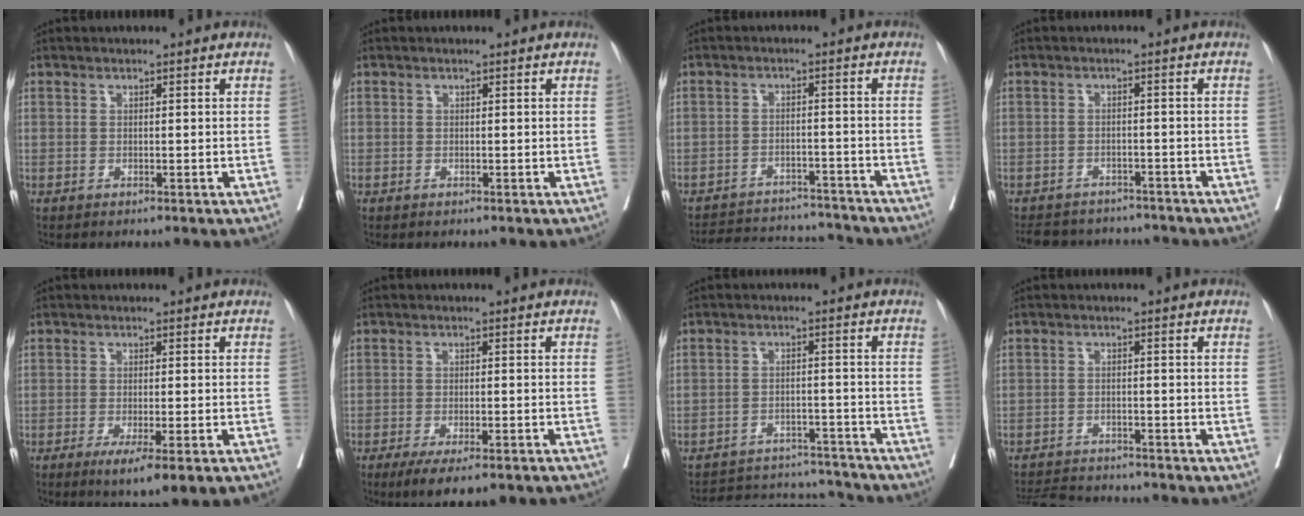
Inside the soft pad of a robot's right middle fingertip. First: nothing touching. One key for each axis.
{"total": 0.7, "fx": -0.1, "fy": 0.6, "fz": -0.1, "tx": 0.007, "ty": 0.006, "tz": -0.006}
{"total": 11.9, "fx": -11.4, "fy": 2.9, "fz": 1.7, "tx": -0.025, "ty": 0.013, "tz": -0.157}
{"total": 10.6, "fx": -9.7, "fy": 3.5, "fz": 2.3, "tx": -0.043, "ty": 0.009, "tz": -0.125}
{"total": 6.7, "fx": -4.3, "fy": 0.3, "fz": 5.2, "tx": -0.067, "ty": -0.018, "tz": -0.059}
{"total": 10.6, "fx": -8.3, "fy": 2.2, "fz": 6.2, "tx": -0.074, "ty": -0.010, "tz": -0.114}
{"total": 11.7, "fx": -11.4, "fy": 2.6, "fz": 0.7, "tx": -0.005, "ty": 0.021, "tz": -0.155}
{"total": 8.1, "fx": -7.9, "fy": 0.9, "fz": 1.6, "tx": -0.026, "ty": -0.001, "tz": -0.123}